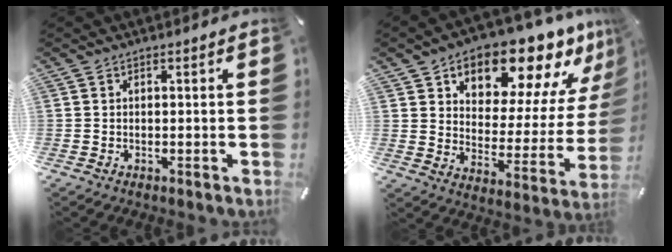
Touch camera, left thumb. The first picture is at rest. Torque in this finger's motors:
{"motor_torque": [2.57, 2.44, 1.40, -1.37, 0.37]}